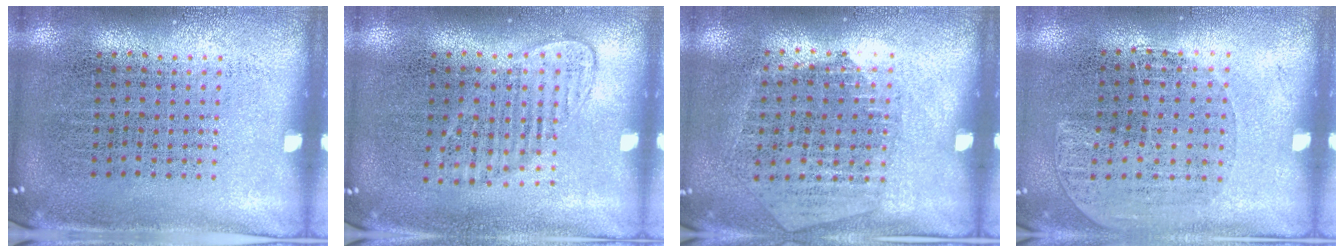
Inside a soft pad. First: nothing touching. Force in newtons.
{"total": 1.2, "press": 1.0, "slide": 0.6}
{"total": 1.2, "press": 1.1, "slide": 0.5}
{"total": 1.1, "press": 0.9, "slide": 0.5}